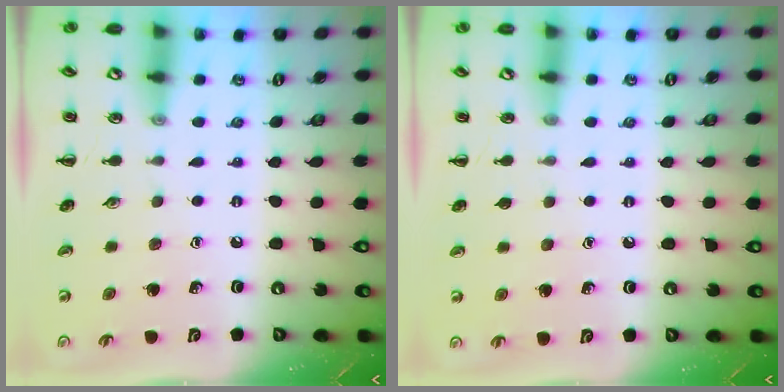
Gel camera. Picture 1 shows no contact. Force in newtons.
{"total": 0.0}